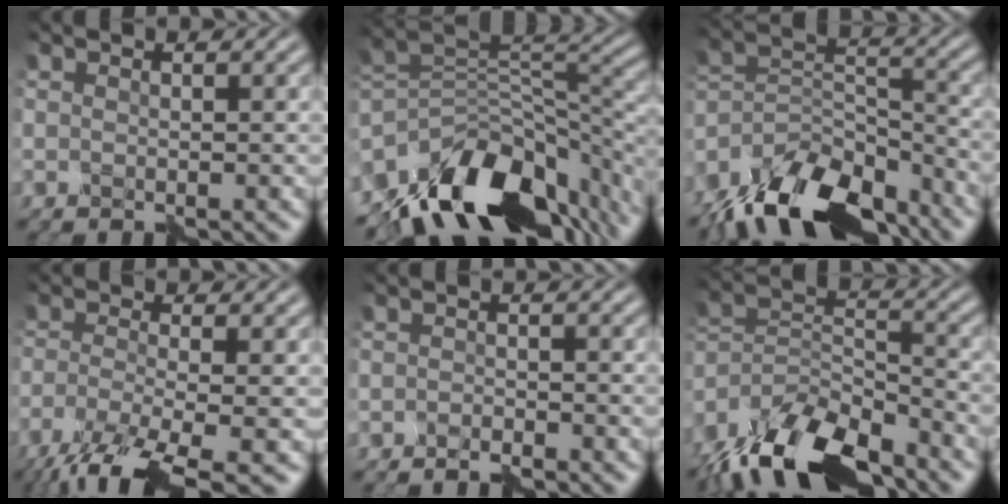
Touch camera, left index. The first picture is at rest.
{"total": 12.7, "force": [-7.9, 7.0, 7.0], "torque": [-0.127, 0.012, -0.136]}
{"total": 13.5, "force": [-10.9, 5.6, 5.7], "torque": [-0.113, 0.005, -0.182]}
{"total": 8.6, "force": [-5.4, 2.1, 6.3], "torque": [-0.117, -0.014, -0.102]}
{"total": 1.1, "force": [-1.0, 0.0, 0.3], "torque": [-0.005, 0.002, -0.016]}
{"total": 12.3, "force": [-9.8, 4.5, 5.9], "torque": [-0.124, -0.002, -0.173]}